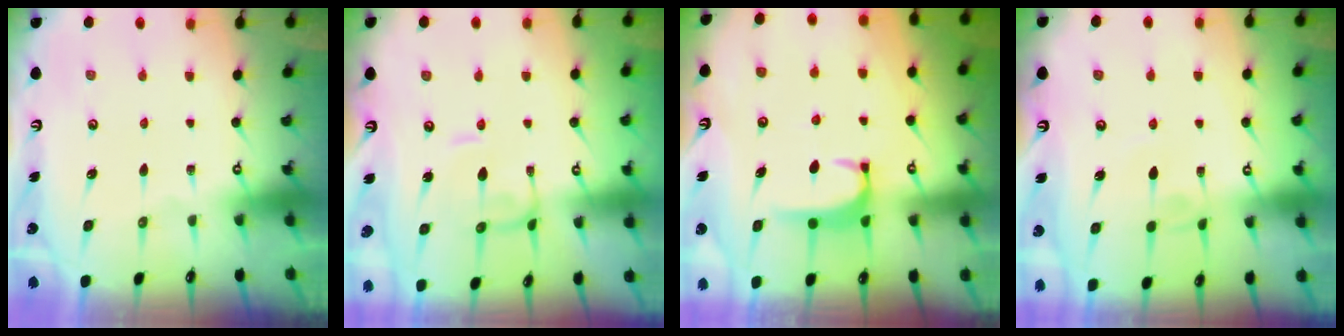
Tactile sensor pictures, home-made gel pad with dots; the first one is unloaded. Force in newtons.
{"total": 0.9, "press": 0.8, "slide": 0.4}
{"total": 1.8, "press": 1.7, "slide": 0.5}
{"total": 3.8, "press": 3.8, "slide": 0.2}